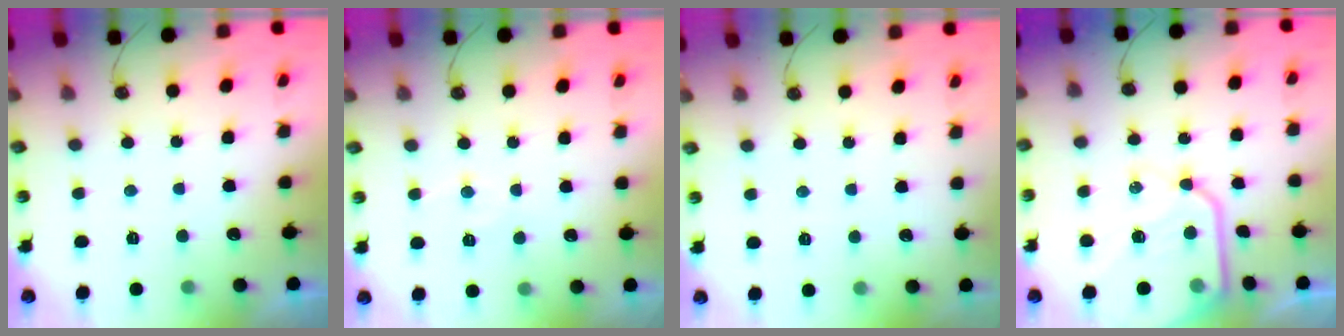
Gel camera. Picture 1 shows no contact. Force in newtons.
{"total": 6.3, "press": 6.3, "slide": 0.4}
{"total": 2.5, "press": 2.5, "slide": 0.3}
{"total": 16.2, "press": 16.1, "slide": 1.5}